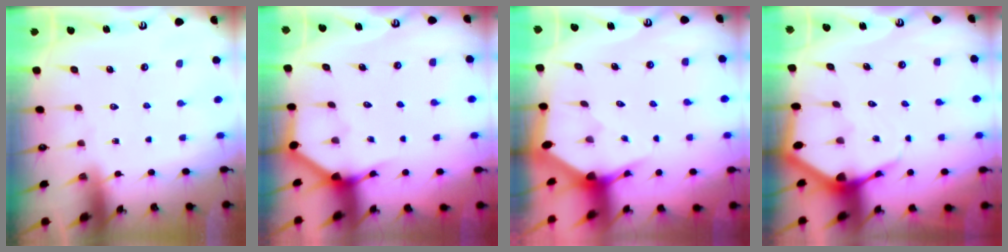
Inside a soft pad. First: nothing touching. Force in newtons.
{"total": 3.9, "press": 3.9, "slide": 0.2}
{"total": 4.1, "press": 4.0, "slide": 0.3}
{"total": 5.1, "press": 5.0, "slide": 0.7}